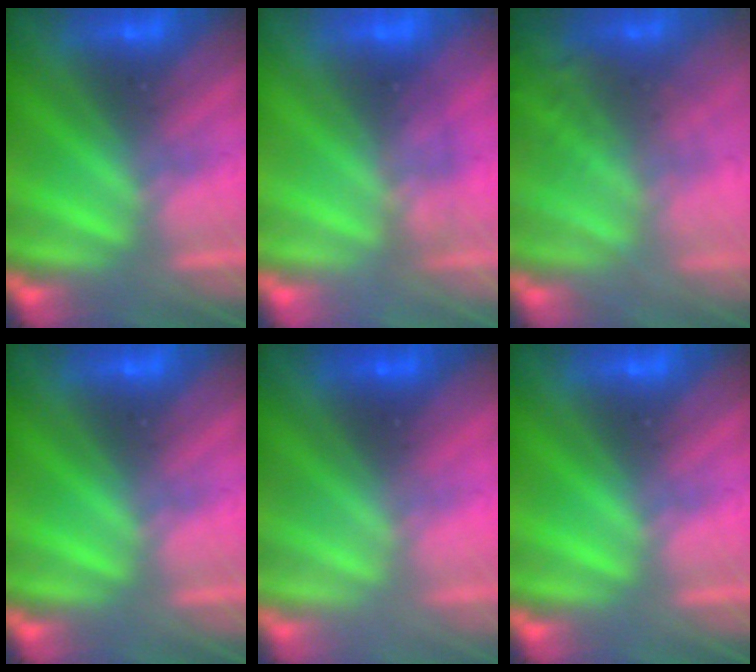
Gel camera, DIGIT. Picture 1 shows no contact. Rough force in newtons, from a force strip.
{"total": 1.7}
{"total": 7.5}
{"total": 0.0}
{"total": 2.9}
{"total": 0.0}